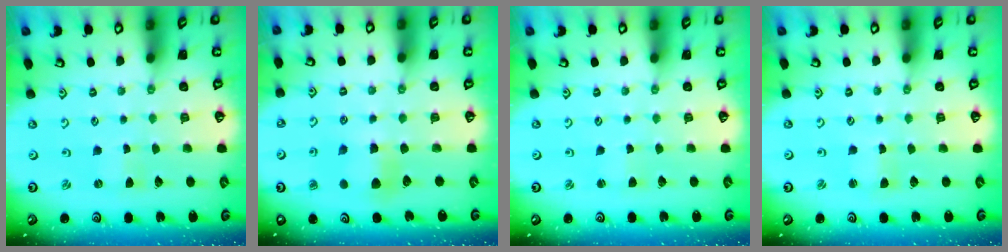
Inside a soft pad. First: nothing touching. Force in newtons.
{"total": 5.8, "press": 5.8, "slide": 0.2}
{"total": 1.8, "press": 1.8, "slide": 0.2}
{"total": 1.2, "press": 1.1, "slide": 0.3}